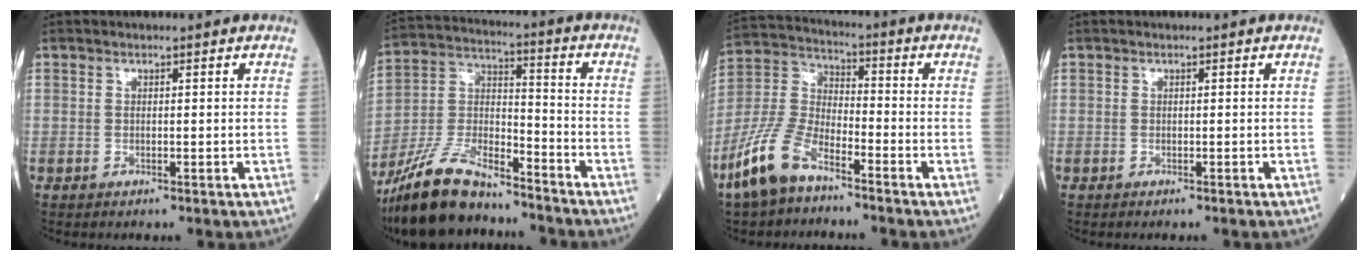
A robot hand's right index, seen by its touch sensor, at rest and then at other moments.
{"total": 15.9, "force": [-13.5, 4.1, 7.4], "torque": [-0.151, 0.006, -0.252]}
{"total": 10.8, "force": [-7.3, 3.9, 6.9], "torque": [-0.169, -0.008, -0.154]}
{"total": 0.6, "force": [-0.6, 0.0, 0.2], "torque": [-0.001, 0.000, -0.010]}